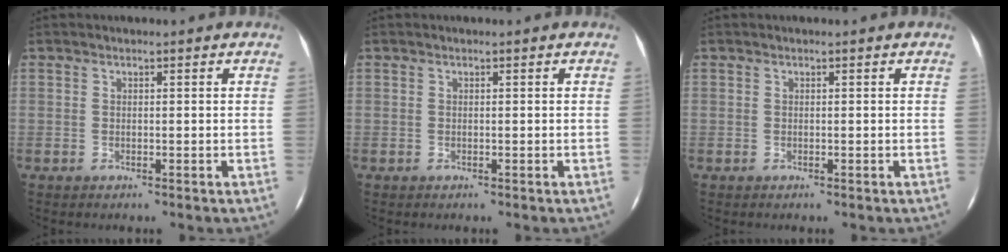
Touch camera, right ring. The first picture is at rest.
{"total": 0.0}
{"total": 0.0}